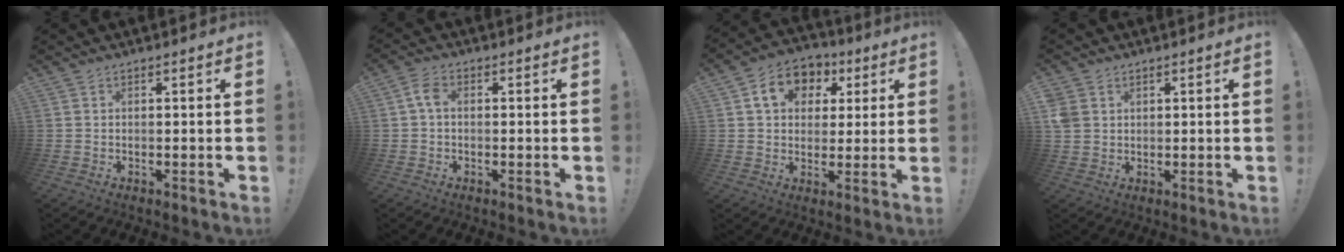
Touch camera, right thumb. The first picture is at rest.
{"total": 4.2, "force": [0.2, 2.7, 3.2], "torque": [-0.064, 0.015, 0.007]}
{"total": 11.6, "force": [4.4, 9.1, 5.7], "torque": [-0.082, -0.004, 0.084]}
{"total": 4.3, "force": [1.8, 3.5, 1.7], "torque": [-0.040, -0.002, 0.037]}